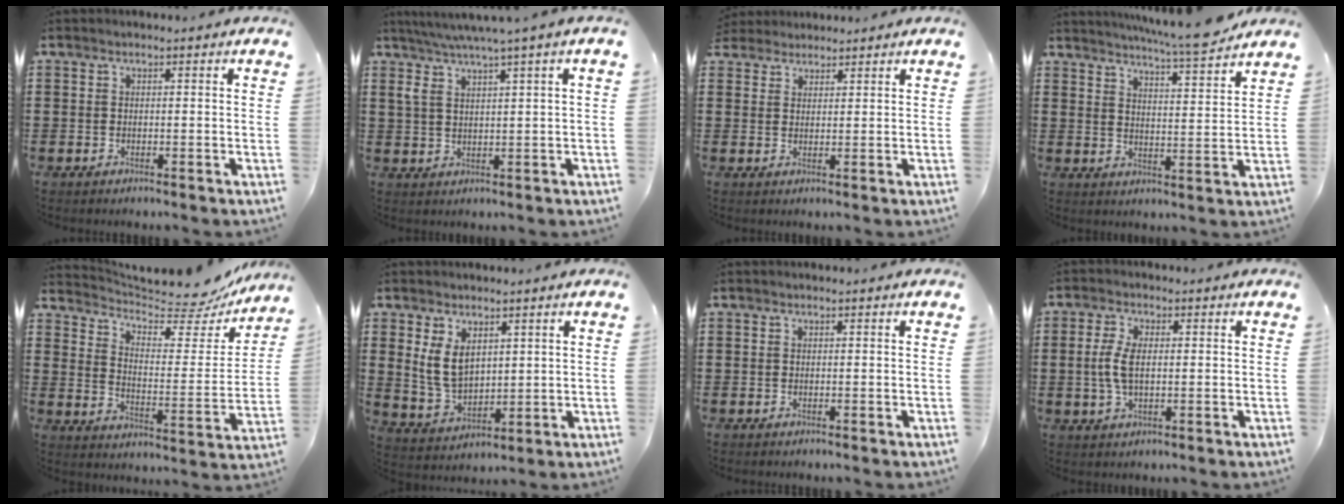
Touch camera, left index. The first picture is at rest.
{"total": 4.0, "force": [2.1, 0.0, 3.3], "torque": [-0.071, -0.003, 0.035]}
{"total": 2.1, "force": [1.9, 0.8, -0.2], "torque": [-0.005, 0.003, 0.038]}
{"total": 6.5, "force": [6.0, -0.5, 2.4], "torque": [-0.049, -0.033, 0.102]}
{"total": 6.5, "force": [6.1, 1.1, 2.1], "torque": [-0.053, -0.046, 0.101]}
{"total": 6.3, "force": [2.4, 4.0, 4.1], "torque": [-0.105, 0.005, 0.044]}
{"total": 0.0}
{"total": 4.9, "force": [0.2, 2.3, 4.3], "torque": [-0.108, -0.001, -0.005]}